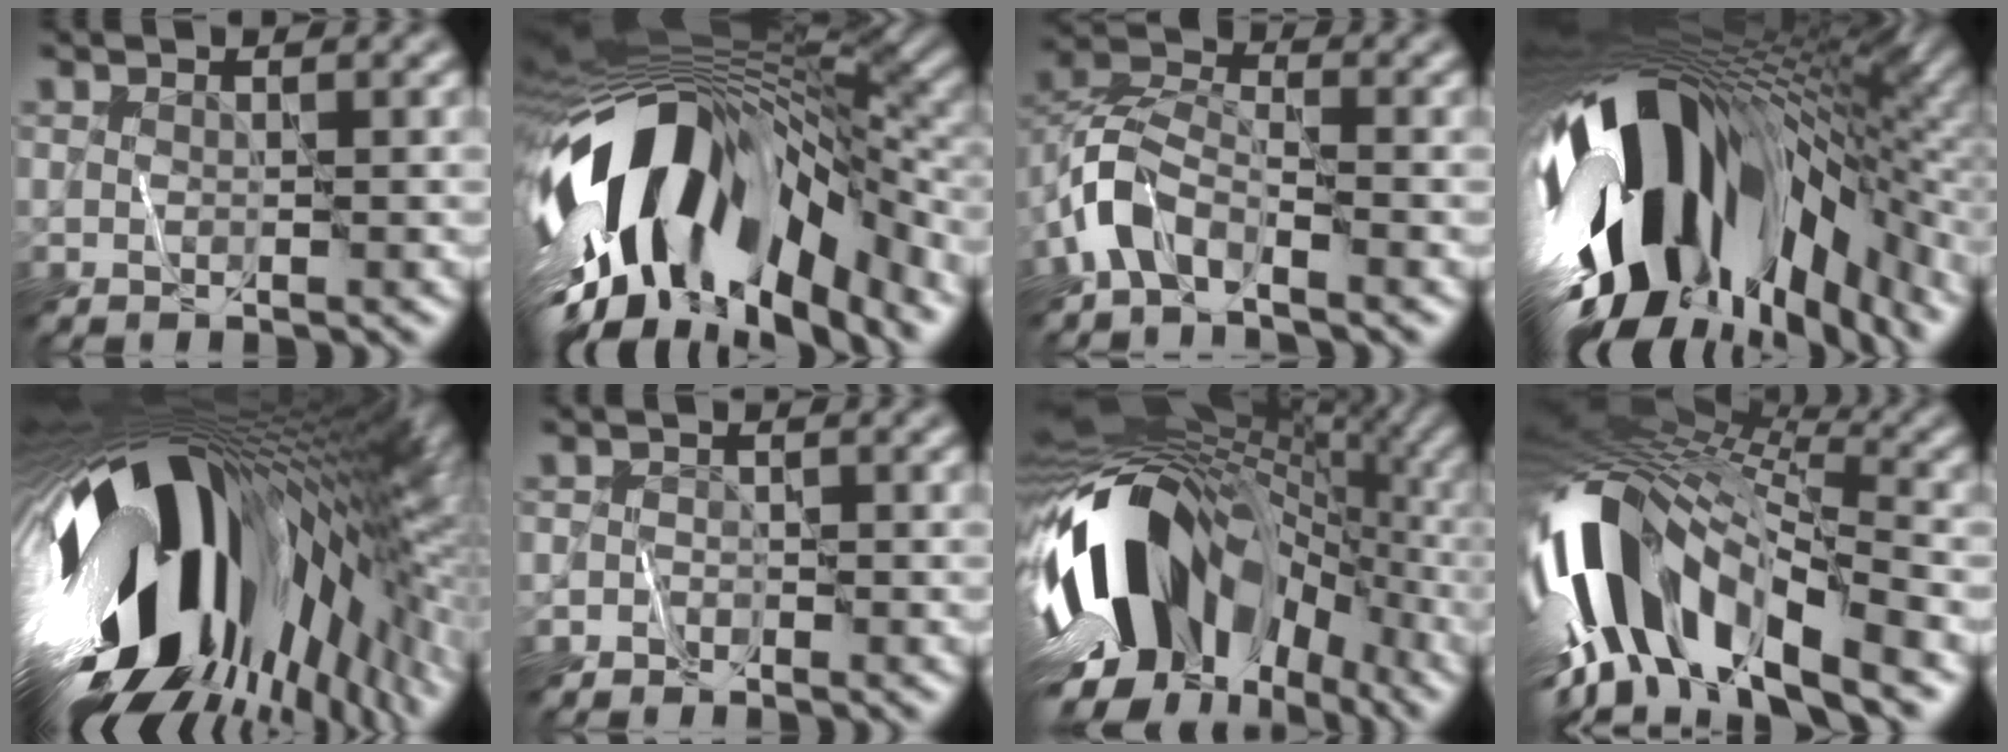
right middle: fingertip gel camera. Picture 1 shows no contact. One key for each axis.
{"total": 16.2, "fx": -6.3, "fy": 7.6, "fz": 12.9, "tx": -0.231, "ty": 0.001, "tz": -0.107}
{"total": 4.6, "fx": -3.0, "fy": 2.4, "fz": 2.6, "tx": -0.049, "ty": 0.008, "tz": -0.072}
{"total": 18.7, "fx": -2.6, "fy": 9.4, "fz": 16.0, "tx": -0.281, "ty": -0.063, "tz": -0.021}
{"total": 20.6, "fx": -1.6, "fy": 10.6, "fz": 17.6, "tx": -0.298, "ty": -0.067, "tz": -0.027}
{"total": 1.1, "fx": -0.9, "fy": 0.5, "fz": -0.3, "tx": 0.012, "ty": 0.006, "tz": -0.019}
{"total": 15.9, "fx": -2.2, "fy": 11.2, "fz": 11.1, "tx": -0.203, "ty": 0.005, "tz": -0.040}
{"total": 14.6, "fx": -3.9, "fy": 7.0, "fz": 12.3, "tx": -0.241, "ty": 0.018, "tz": -0.078}